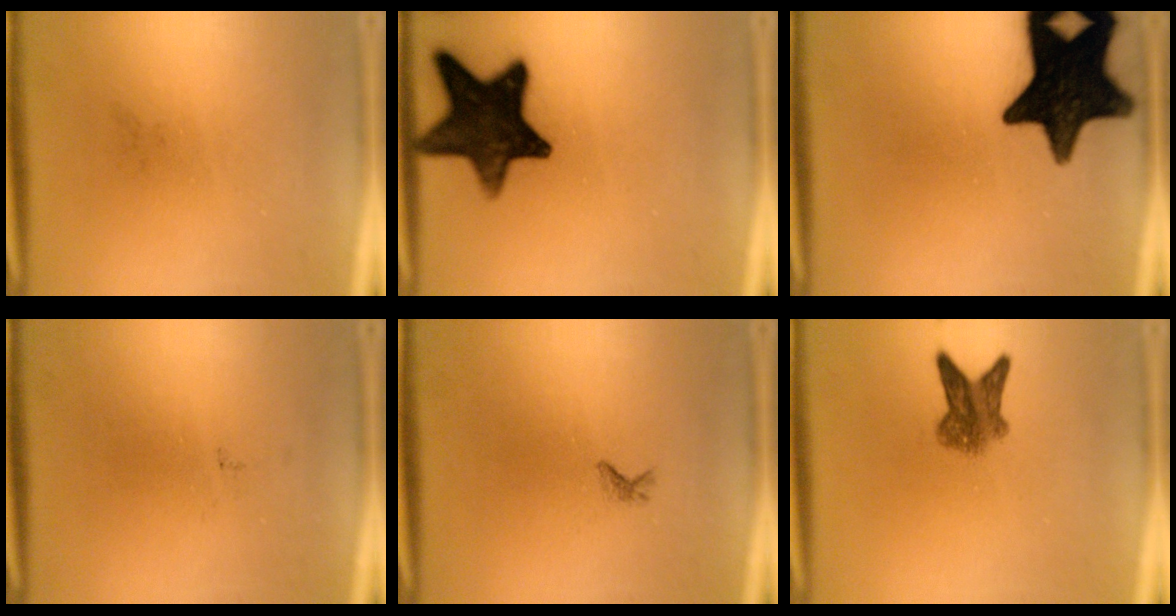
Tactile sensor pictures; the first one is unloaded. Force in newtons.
{"total": 14.9}
{"total": 17.8}
{"total": 0.0}
{"total": 0.6}
{"total": 5.0}